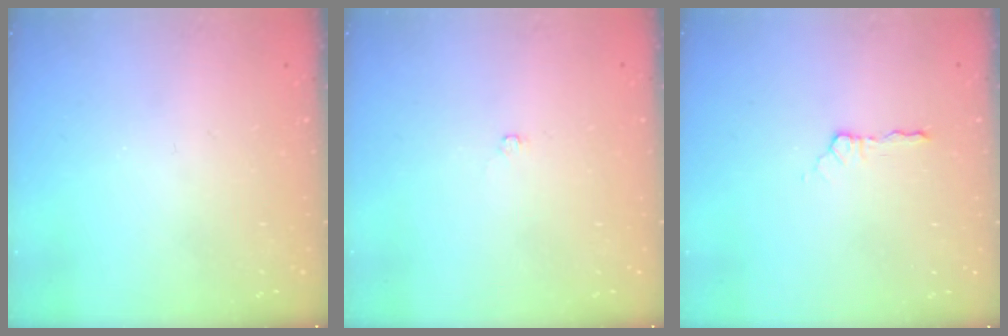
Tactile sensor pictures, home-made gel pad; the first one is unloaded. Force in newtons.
{"total": 2.6, "press": 2.6, "slide": 0.3}
{"total": 4.6, "press": 4.5, "slide": 0.8}